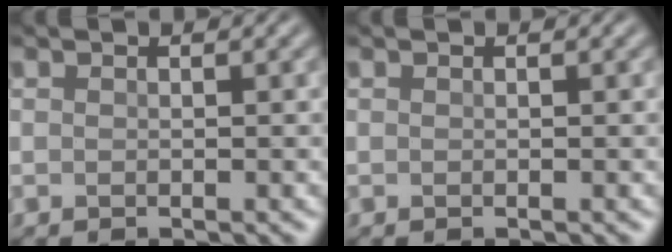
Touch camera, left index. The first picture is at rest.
{"total": 0.0}